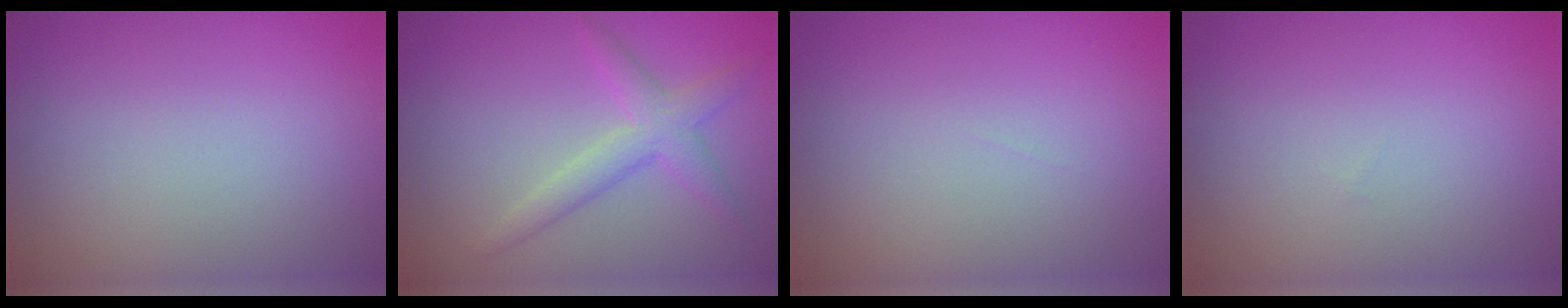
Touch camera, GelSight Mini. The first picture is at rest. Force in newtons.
{"total": 3.0, "press": 3.0, "slide": 0.1}
{"total": 0.0}
{"total": 0.0}